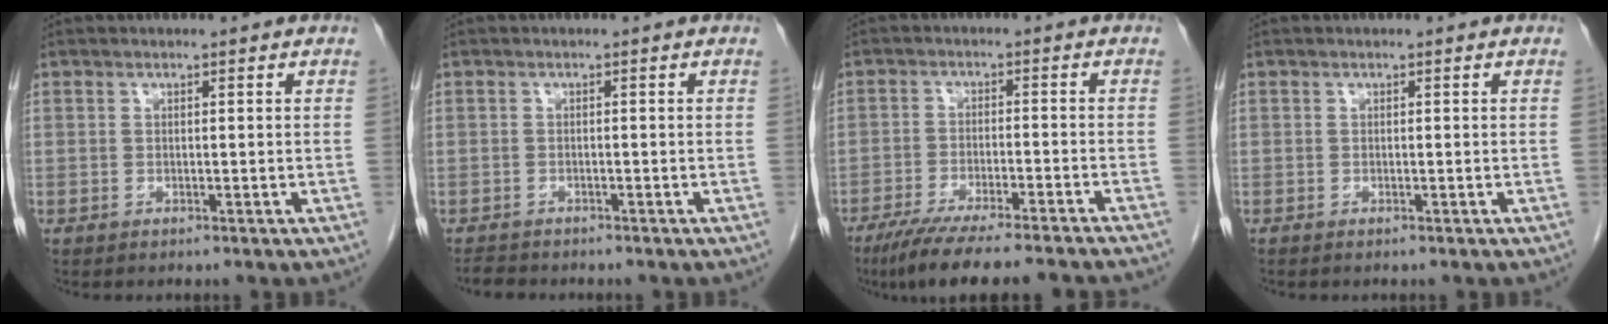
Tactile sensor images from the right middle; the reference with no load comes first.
{"total": 2.0, "force": [-1.9, 0.6, 0.3], "torque": [-0.008, -0.006, -0.029]}
{"total": 14.9, "force": [-12.7, 0.5, 7.8], "torque": [-0.114, -0.036, -0.192]}
{"total": 0.0}